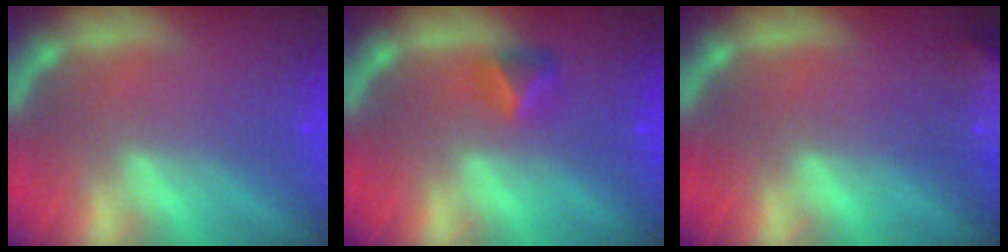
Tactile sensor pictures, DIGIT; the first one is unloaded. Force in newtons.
{"total": 1.9}
{"total": 9.9}